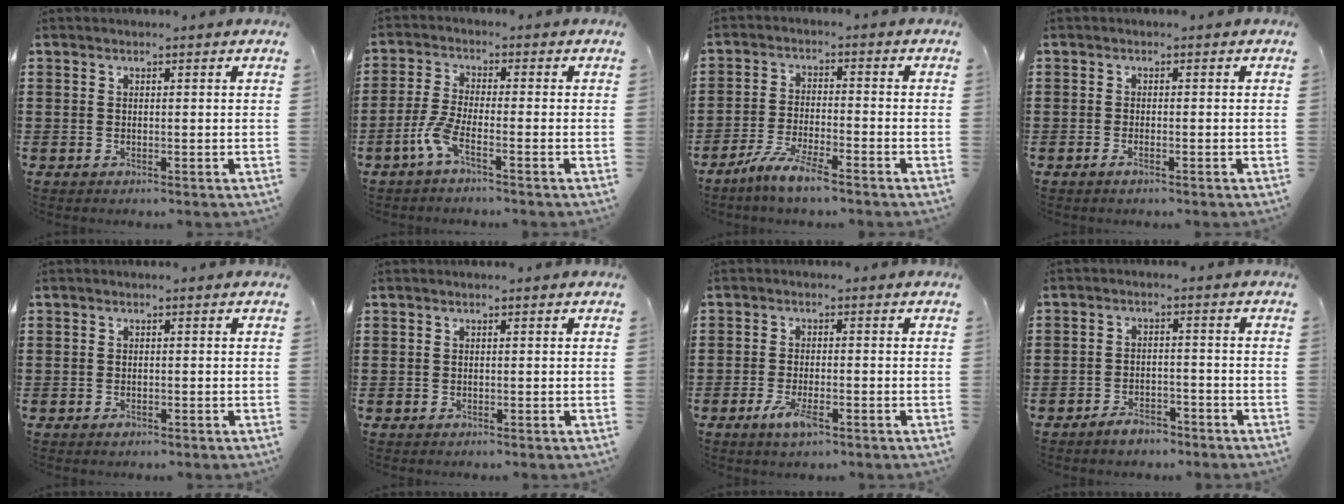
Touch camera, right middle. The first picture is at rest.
{"total": 4.6, "force": [-2.6, 0.9, 3.8], "torque": [-0.092, -0.005, -0.054]}
{"total": 5.7, "force": [-4.7, 0.2, 3.2], "torque": [-0.078, -0.012, -0.092]}
{"total": 0.9, "force": [-0.4, 0.2, 0.7], "torque": [-0.014, -0.002, -0.008]}
{"total": 0.7, "force": [-0.5, 0.4, 0.3], "torque": [-0.006, -0.001, -0.011]}
{"total": 0.0}
{"total": 4.3, "force": [-2.0, 1.2, 3.5], "torque": [-0.076, -0.006, -0.040]}
{"total": 3.2, "force": [-3.0, 1.0, 0.7], "torque": [-0.015, 0.010, -0.059]}